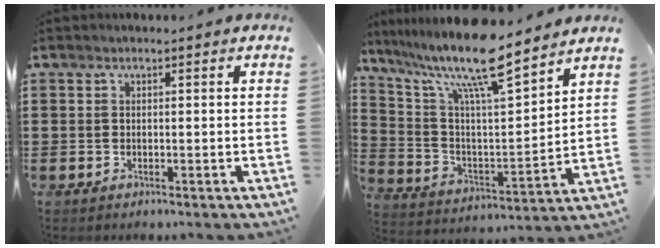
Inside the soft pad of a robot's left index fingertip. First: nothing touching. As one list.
[{"total": 13.4, "force": [10.6, 1.6, 8.0], "torque": [-0.181, -0.058, 0.178]}]